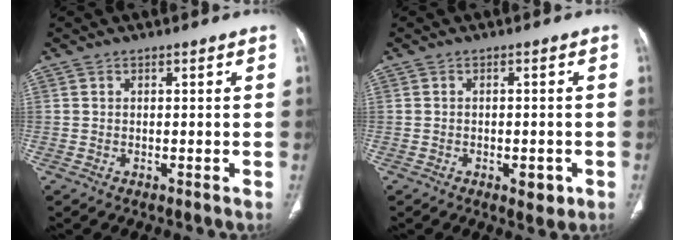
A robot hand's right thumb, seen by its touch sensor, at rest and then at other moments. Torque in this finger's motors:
{"motor_torque": [0.51, 0.78, -0.15, 0.06, 0.01]}